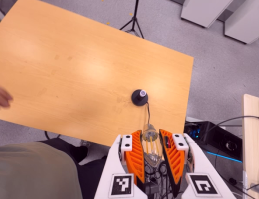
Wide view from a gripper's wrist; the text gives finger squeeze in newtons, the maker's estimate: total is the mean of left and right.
{"total": 21.3, "left": 22.6, "right": 20.0}